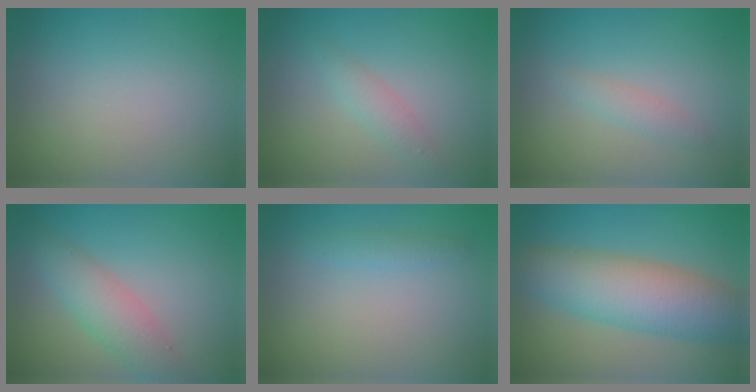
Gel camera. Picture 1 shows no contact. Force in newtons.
{"total": 1.6, "press": 1.6, "slide": 0.0}
{"total": 1.2, "press": 1.2, "slide": 0.1}
{"total": 3.8, "press": 3.8, "slide": 0.0}
{"total": 1.1, "press": 1.1, "slide": 0.1}
{"total": 7.9, "press": 7.9, "slide": 0.2}